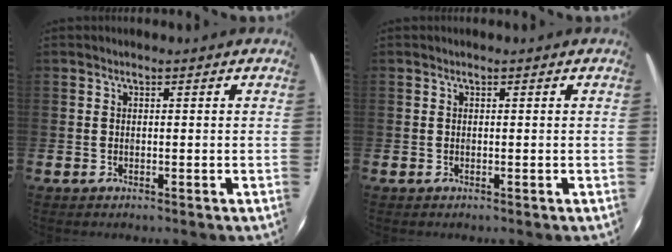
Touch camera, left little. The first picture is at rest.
{"total": 0.0}